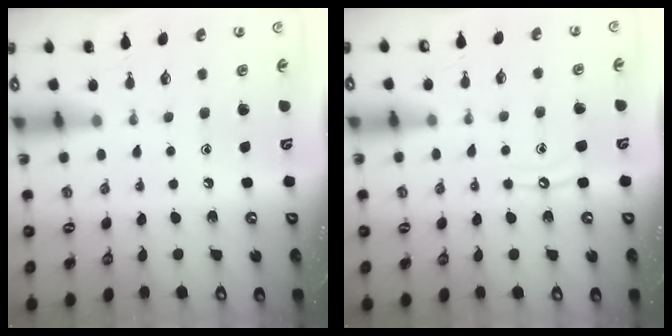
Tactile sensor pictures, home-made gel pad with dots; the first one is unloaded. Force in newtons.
{"total": 6.0, "press": 6.0, "slide": 0.6}